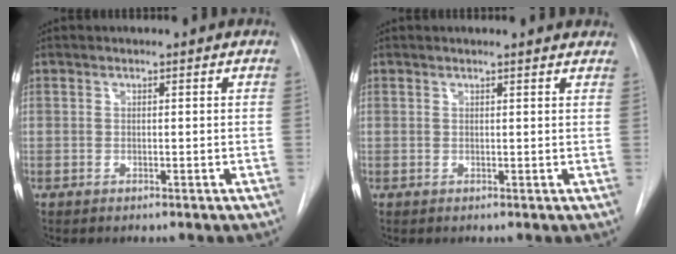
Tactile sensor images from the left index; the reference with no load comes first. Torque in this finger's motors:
{"motor_torque": [0.89, -1.25, 0.05, -0.01]}